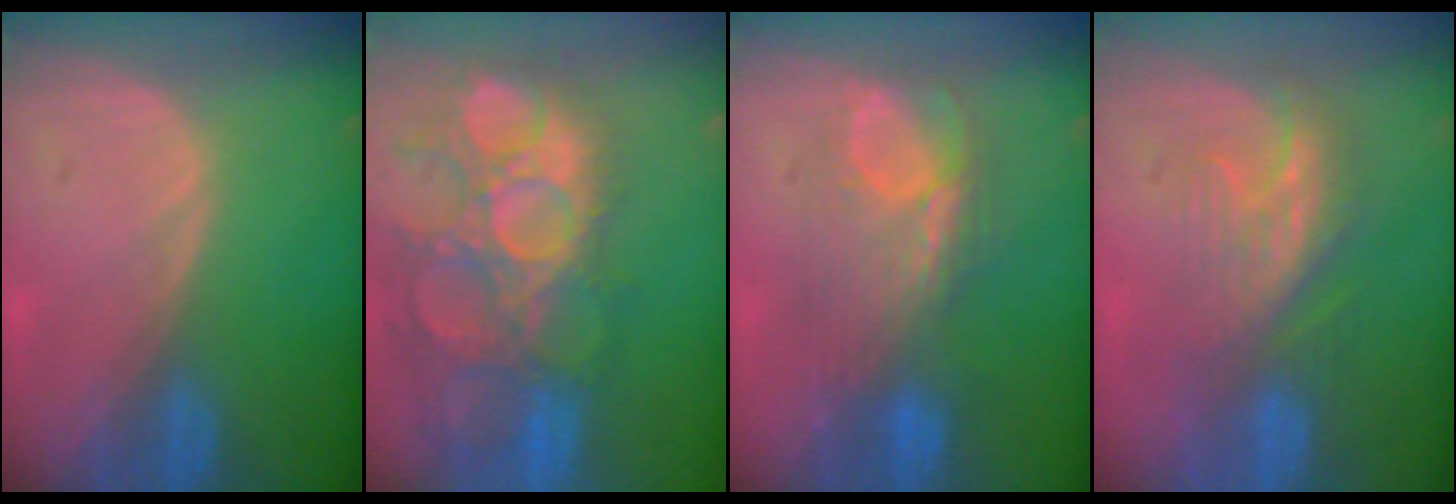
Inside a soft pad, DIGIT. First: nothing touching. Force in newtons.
{"total": 14.7, "press": 12.7, "slide": 7.6}
{"total": 7.9, "press": 7.8, "slide": 1.2}
{"total": 7.6, "press": 7.1, "slide": 2.7}